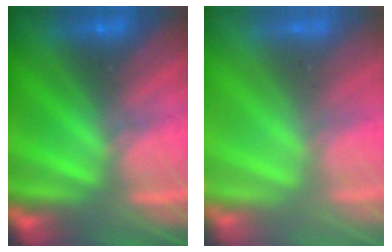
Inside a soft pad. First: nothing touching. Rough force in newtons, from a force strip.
{"total": 3.4}